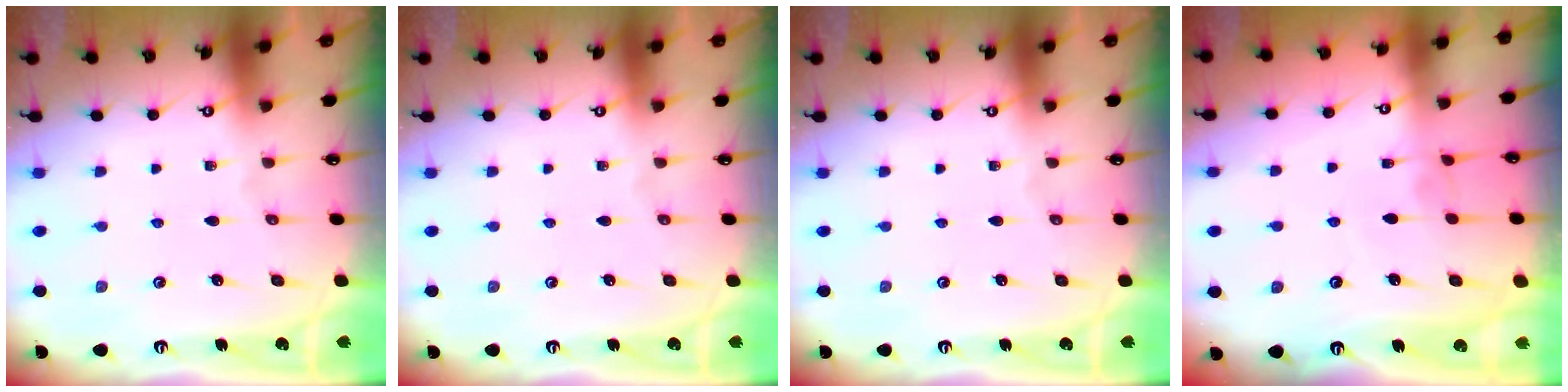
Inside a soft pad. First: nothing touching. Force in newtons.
{"total": 0.0}
{"total": 0.0}
{"total": 2.9, "press": 2.9, "slide": 0.4}